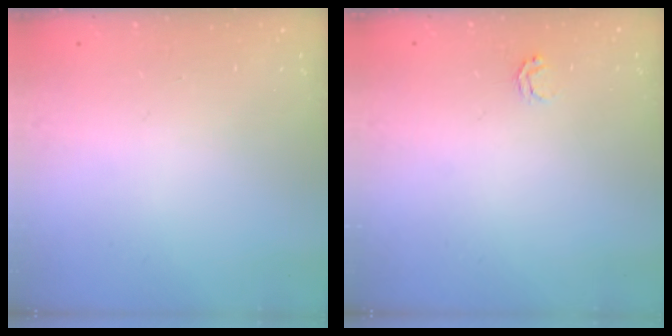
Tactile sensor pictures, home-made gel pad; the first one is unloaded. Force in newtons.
{"total": 2.5, "press": 2.5, "slide": 0.2}